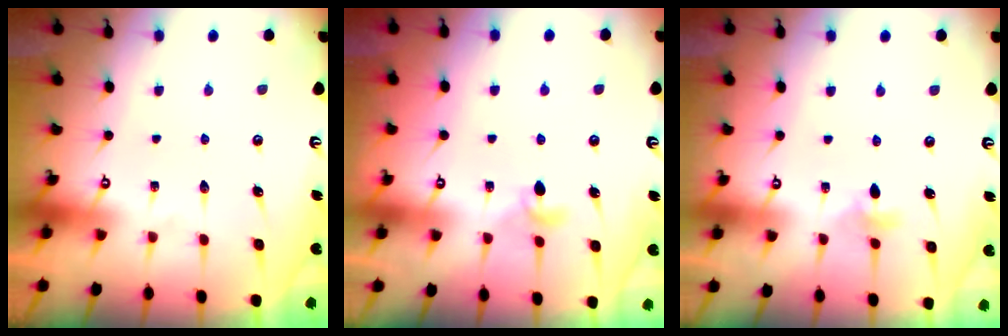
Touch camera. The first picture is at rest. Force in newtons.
{"total": 4.0, "press": 3.9, "slide": 0.6}
{"total": 4.4, "press": 4.3, "slide": 1.1}